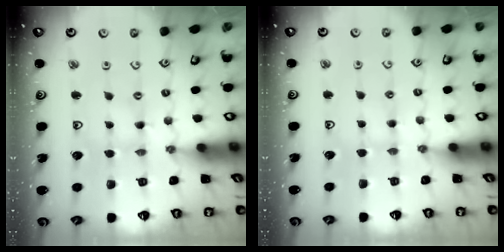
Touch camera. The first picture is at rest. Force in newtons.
{"total": 2.3, "press": 2.3, "slide": 0.4}